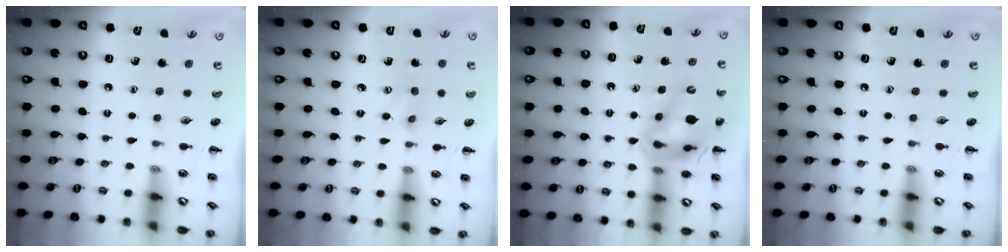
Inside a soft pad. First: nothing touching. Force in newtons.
{"total": 3.2, "press": 3.0, "slide": 1.0}
{"total": 13.7, "press": 13.1, "slide": 3.8}
{"total": 0.0}